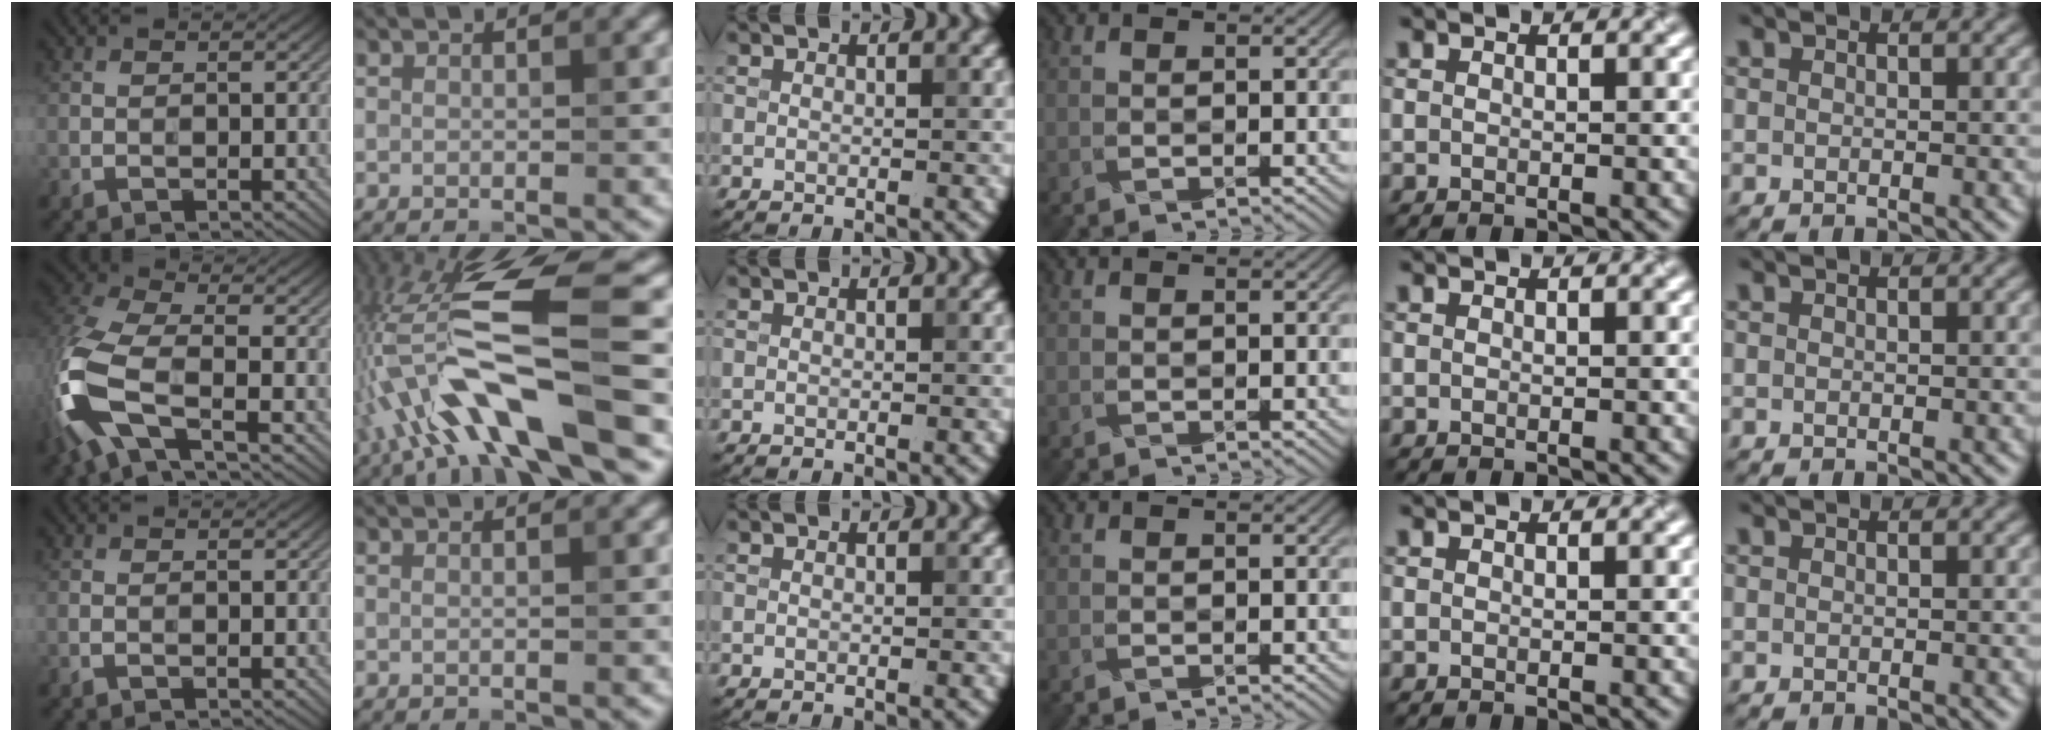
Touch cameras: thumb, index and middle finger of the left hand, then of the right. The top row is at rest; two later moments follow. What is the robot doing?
{"motion": "wrap", "object": "paper"}